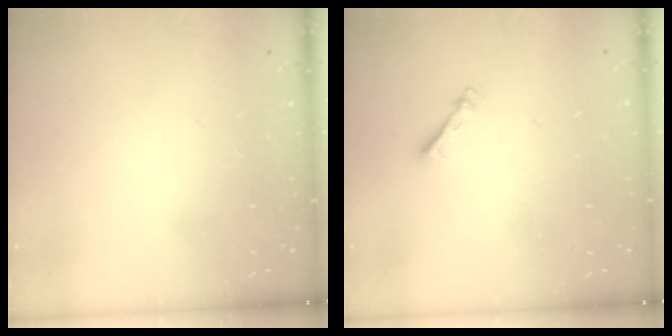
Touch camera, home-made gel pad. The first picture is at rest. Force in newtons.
{"total": 2.5, "press": 2.5, "slide": 0.4}